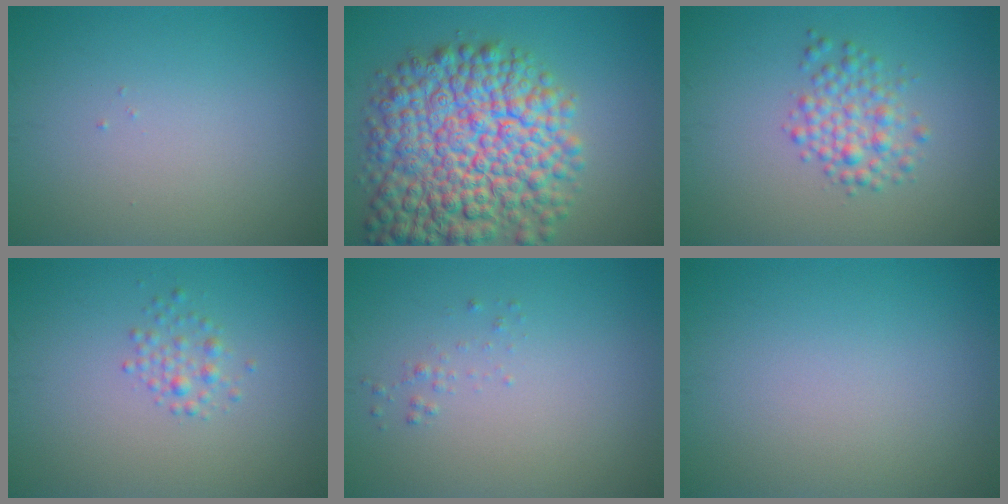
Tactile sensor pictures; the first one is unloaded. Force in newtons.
{"total": 13.0, "press": 13.0, "slide": 0.5}
{"total": 2.9, "press": 2.9, "slide": 0.0}
{"total": 1.4, "press": 1.4, "slide": 0.1}
{"total": 0.6, "press": 0.6, "slide": 0.1}
{"total": 0.0}